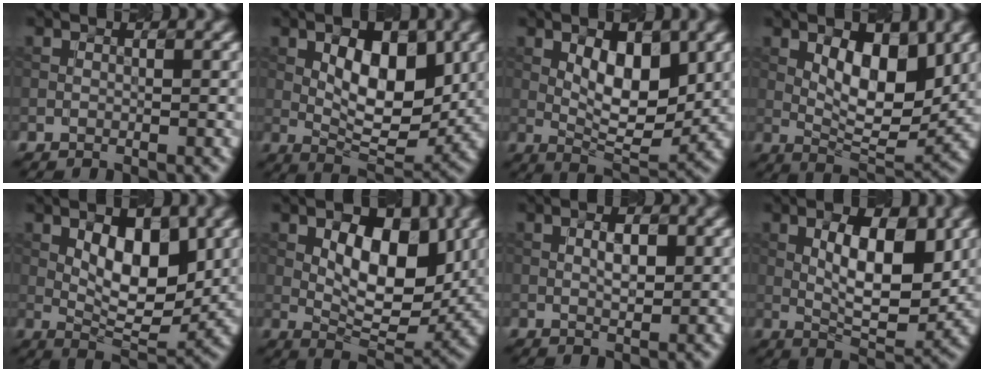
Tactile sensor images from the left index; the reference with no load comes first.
{"total": 7.7, "force": [1.4, 3.7, 6.5], "torque": [-0.095, -0.002, 0.023]}
{"total": 6.1, "force": [1.3, 2.6, 5.4], "torque": [-0.077, -0.004, 0.023]}
{"total": 7.1, "force": [1.9, 3.0, 6.1], "torque": [-0.090, -0.004, 0.030]}
{"total": 6.8, "force": [1.6, 3.0, 6.0], "torque": [-0.087, -0.003, 0.025]}
{"total": 8.9, "force": [2.0, 4.6, 7.4], "torque": [-0.112, -0.005, 0.031]}
{"total": 2.4, "force": [0.4, 0.9, 2.1], "torque": [-0.038, 0.003, 0.007]}
{"total": 7.4, "force": [1.4, 3.0, 6.6], "torque": [-0.098, -0.004, 0.025]}